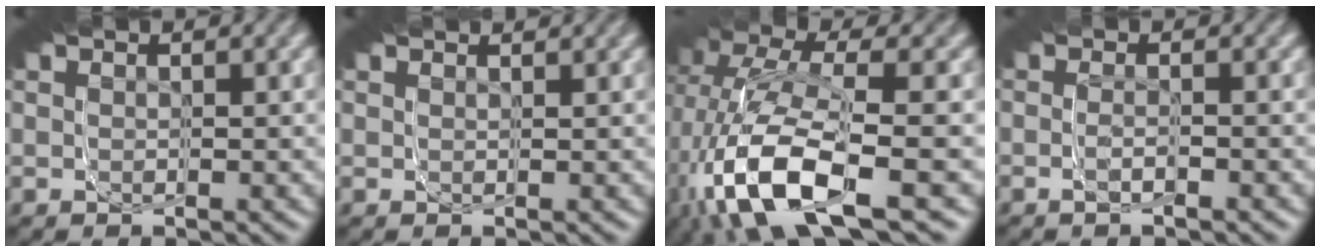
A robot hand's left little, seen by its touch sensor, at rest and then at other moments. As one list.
[{"total": 0.6, "force": [0.6, -0.2, 0.0], "torque": [-0.006, 0.005, 0.008]}, {"total": 6.9, "force": [-4.1, 2.1, 5.1], "torque": [-0.119, -0.010, -0.053]}, {"total": 1.7, "force": [-0.6, -1.5, 0.6], "torque": [0.007, 0.013, -0.014]}]